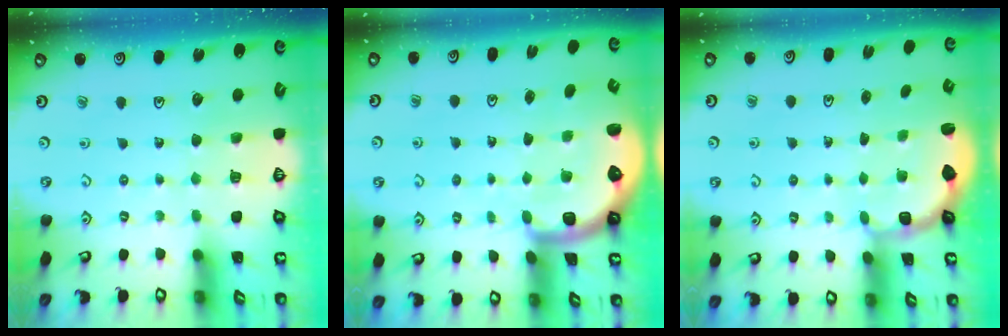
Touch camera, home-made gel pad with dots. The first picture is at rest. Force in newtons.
{"total": 4.9, "press": 4.6, "slide": 1.4}
{"total": 3.0, "press": 2.2, "slide": 2.0}